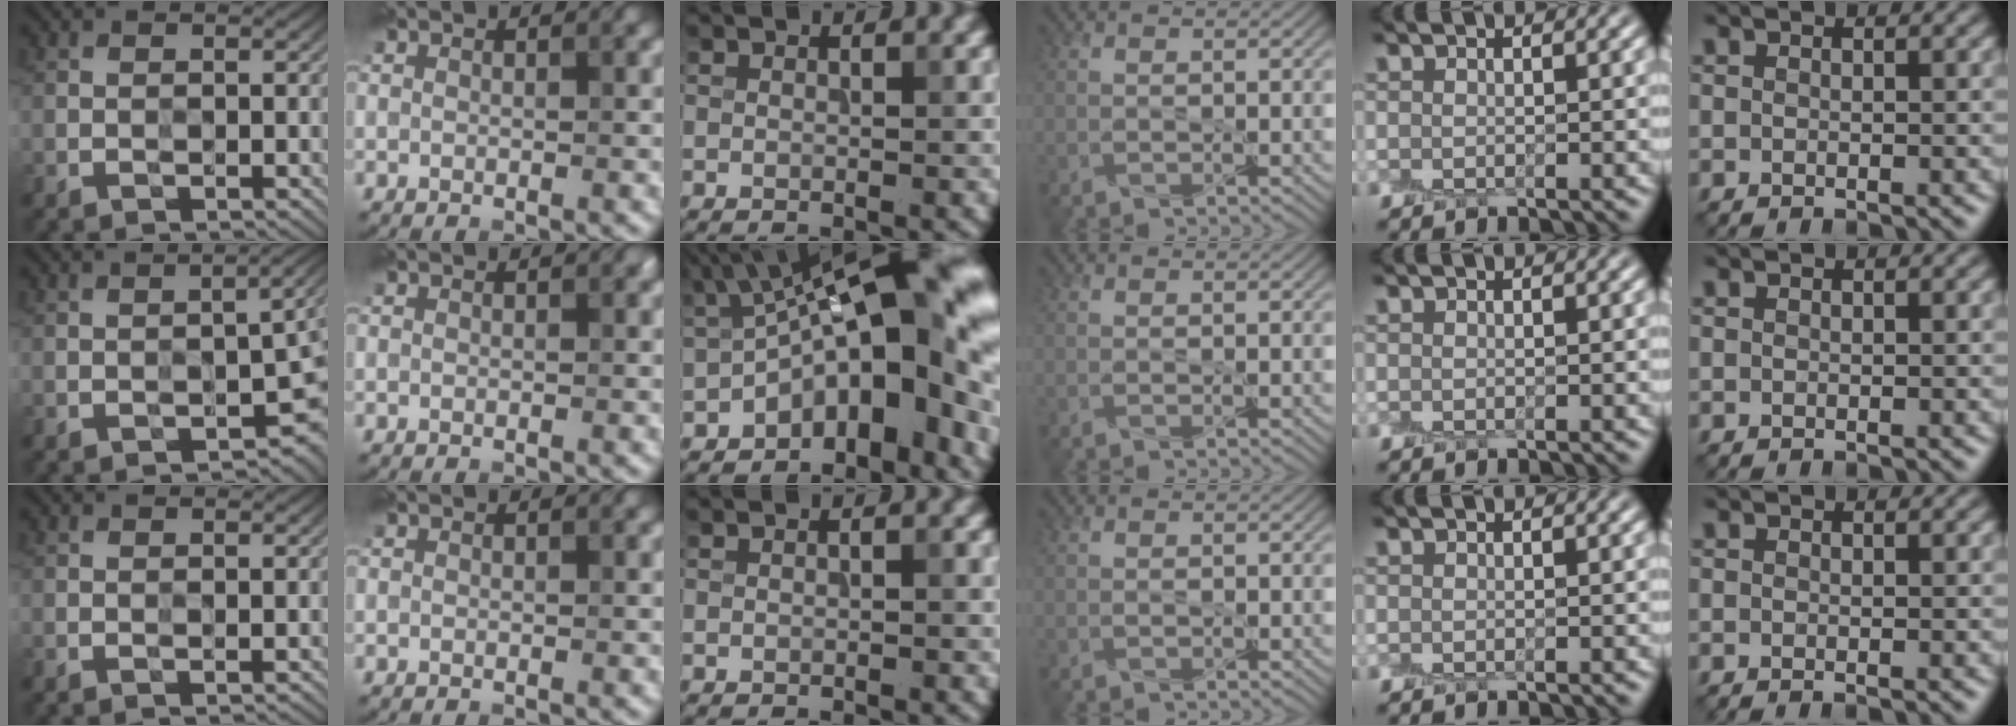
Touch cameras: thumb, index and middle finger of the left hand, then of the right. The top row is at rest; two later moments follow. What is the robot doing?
{"motion": "peel", "object": "aluminum foil"}